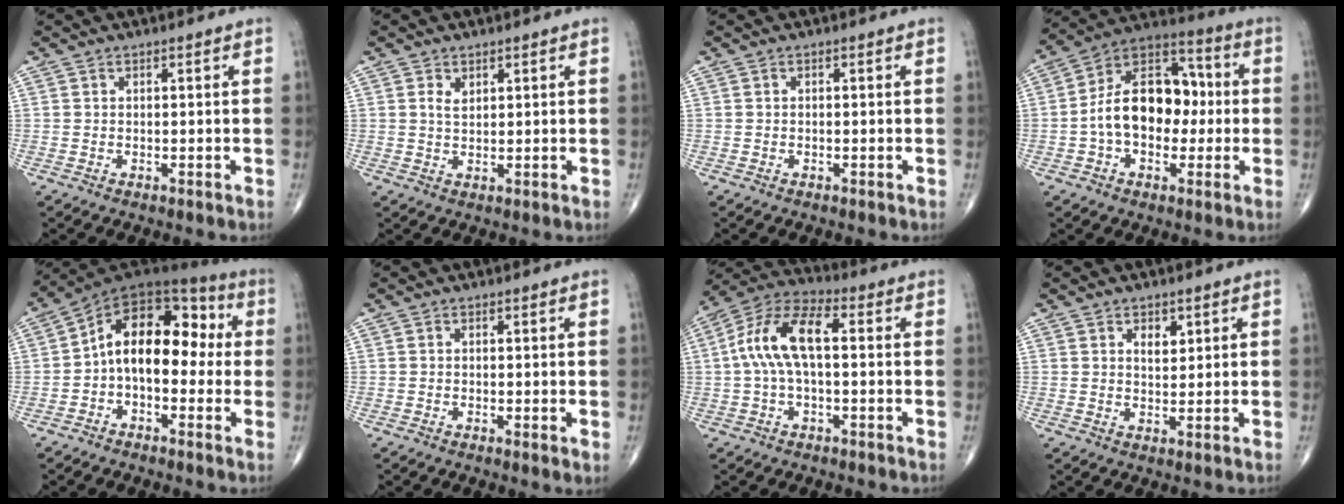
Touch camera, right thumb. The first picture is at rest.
{"total": 2.1, "force": [1.1, 1.2, 1.2], "torque": [-0.016, -0.008, 0.023]}
{"total": 0.0}
{"total": 16.8, "force": [-0.7, 11.2, 12.5], "torque": [-0.177, 0.047, -0.020]}
{"total": 15.9, "force": [-0.1, 9.7, 12.6], "torque": [-0.159, 0.054, -0.016]}
{"total": 1.4, "force": [-0.2, 0.3, 1.3], "torque": [-0.028, -0.007, -0.006]}
{"total": 12.1, "force": [0.7, 5.6, 10.8], "torque": [-0.221, 0.041, 0.004]}
{"total": 3.3, "force": [1.6, 2.0, 2.1], "torque": [-0.018, -0.010, 0.026]}